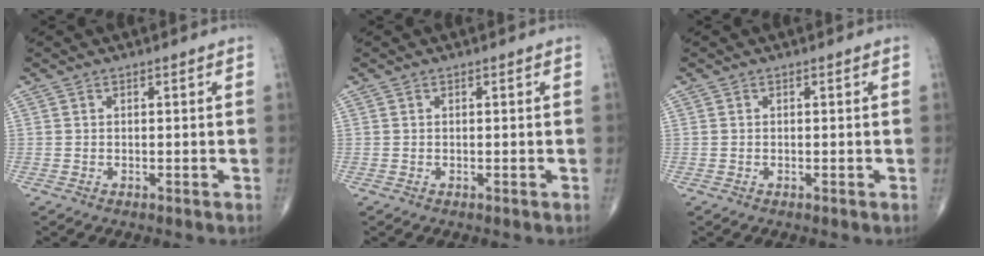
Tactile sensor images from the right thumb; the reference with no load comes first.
{"total": 0.0}
{"total": 0.0}